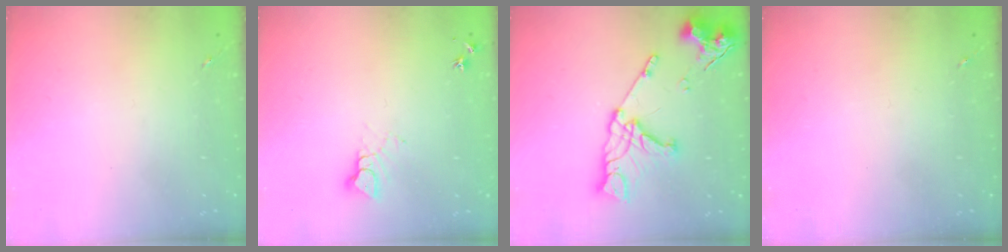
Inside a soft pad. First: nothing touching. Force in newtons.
{"total": 5.1, "press": 5.1, "slide": 0.4}
{"total": 17.1, "press": 17.0, "slide": 1.9}
{"total": 0.0}